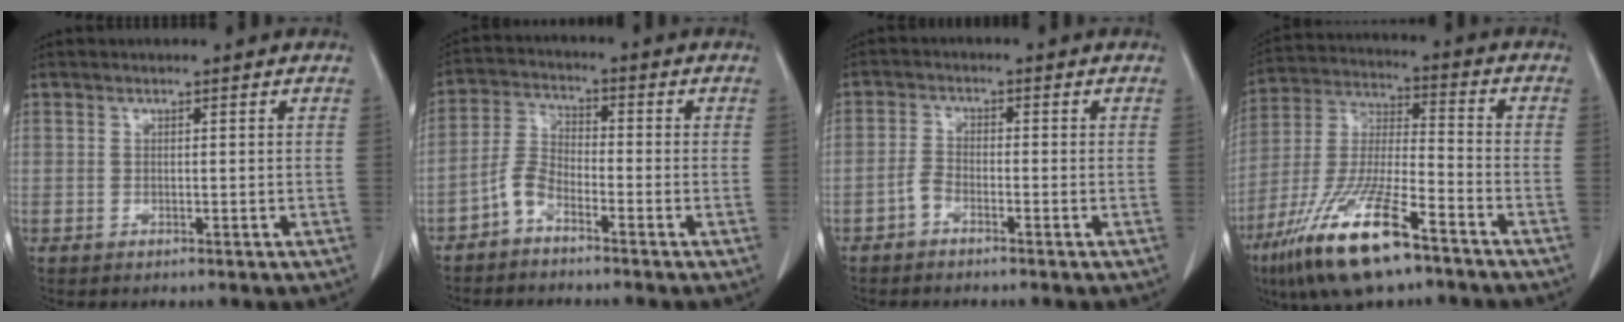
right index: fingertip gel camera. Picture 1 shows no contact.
{"total": 3.7, "force": [-2.8, 1.3, 2.0], "torque": [-0.047, 0.005, -0.061]}
{"total": 2.0, "force": [-1.5, 0.7, 1.1], "torque": [-0.026, 0.003, -0.033]}
{"total": 17.2, "force": [-10.7, 3.3, 13.1], "torque": [-0.286, -0.034, -0.198]}